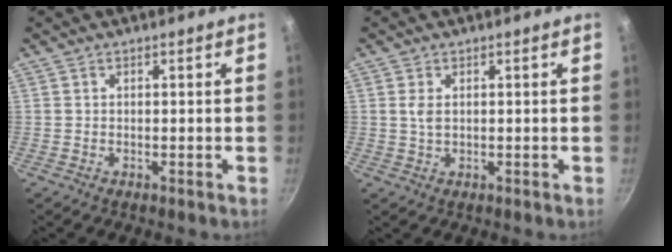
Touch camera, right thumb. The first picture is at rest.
{"total": 2.1, "force": [0.5, 1.1, 1.7], "torque": [-0.034, -0.002, 0.011]}